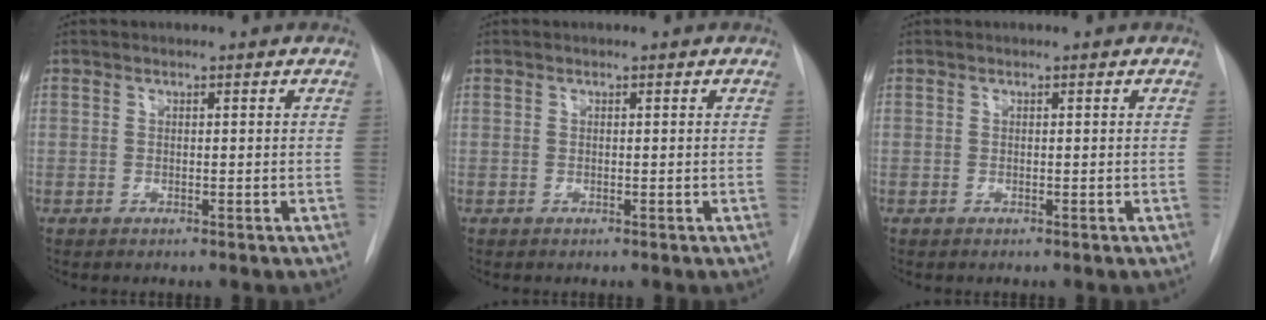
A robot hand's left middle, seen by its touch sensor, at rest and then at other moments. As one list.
[{"total": 0.0}, {"total": 0.0}]